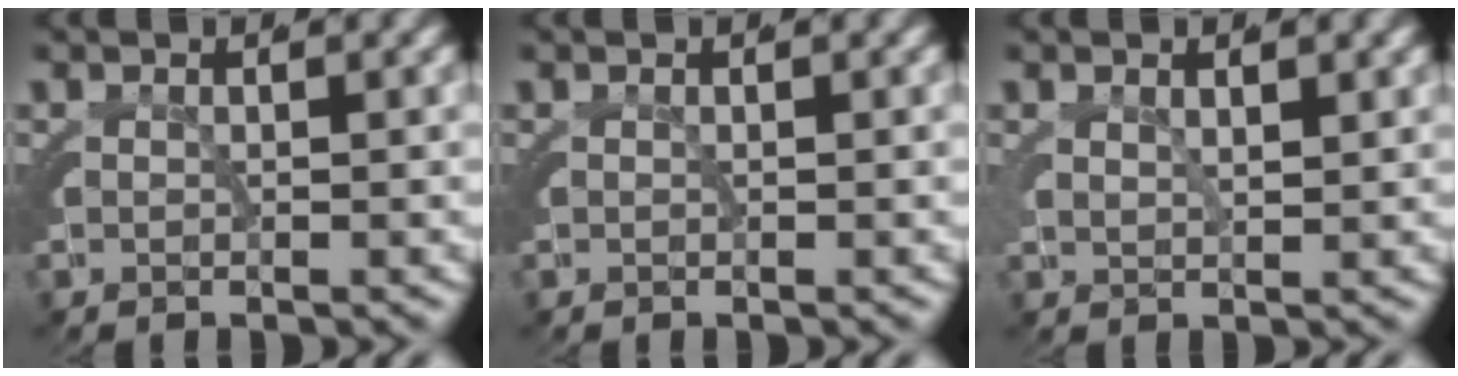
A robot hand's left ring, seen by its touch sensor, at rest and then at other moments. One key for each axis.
{"total": 0.0}
{"total": 1.6, "fx": 1.3, "fy": 0.4, "fz": 0.8, "tx": -0.019, "ty": -0.005, "tz": 0.029}